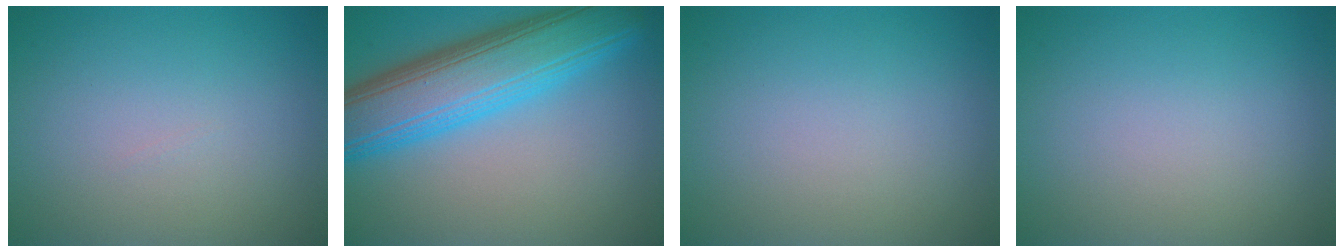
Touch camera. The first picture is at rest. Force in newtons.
{"total": 9.9, "press": 9.9, "slide": 0.2}
{"total": 0.0}
{"total": 0.0}